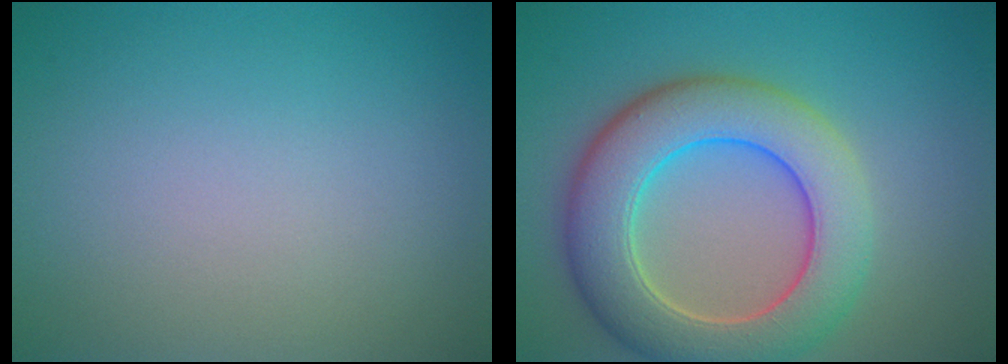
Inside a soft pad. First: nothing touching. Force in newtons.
{"total": 8.6, "press": 8.6, "slide": 0.7}